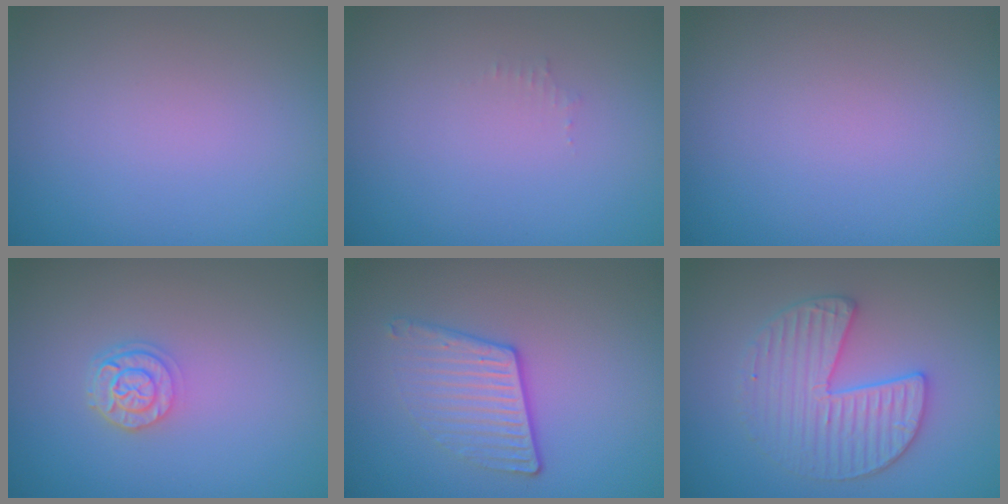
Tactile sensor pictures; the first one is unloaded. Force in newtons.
{"total": 0.6, "press": 0.6, "slide": 0.1}
{"total": 0.0}
{"total": 2.4, "press": 1.9, "slide": 1.4}
{"total": 3.6, "press": 2.7, "slide": 2.4}
{"total": 3.8, "press": 3.8, "slide": 0.5}